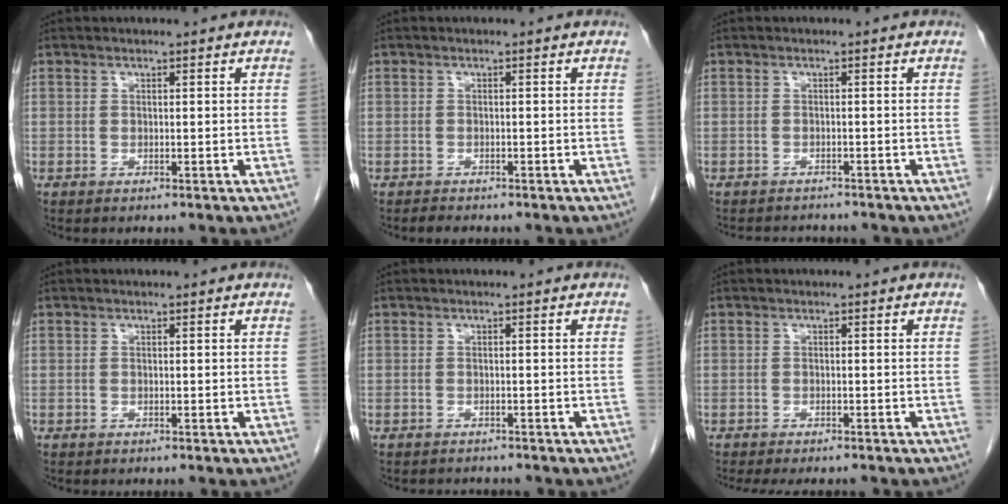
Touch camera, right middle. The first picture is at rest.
{"total": 1.1, "force": [-1.1, 0.3, 0.2], "torque": [-0.016, -0.005, -0.017]}
{"total": 4.2, "force": [-4.0, 1.1, 0.7], "torque": [-0.013, -0.006, -0.054]}
{"total": 0.0}
{"total": 2.7, "force": [-2.5, 0.8, 0.4], "torque": [-0.012, -0.007, -0.032]}
{"total": 6.8, "force": [-6.0, 1.6, 2.9], "torque": [-0.037, -0.011, -0.082]}